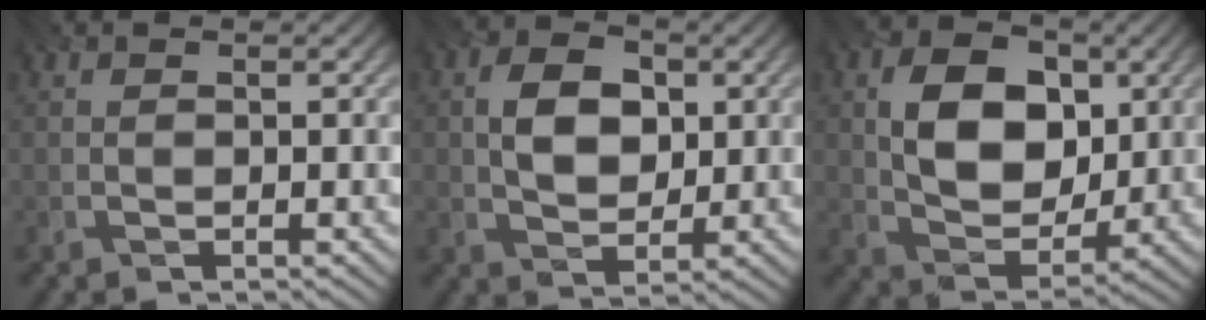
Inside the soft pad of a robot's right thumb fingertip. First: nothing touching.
{"total": 5.7, "force": [-0.1, 3.9, 4.2], "torque": [-0.070, 0.001, -0.011]}
{"total": 9.3, "force": [0.8, 6.4, 6.7], "torque": [-0.131, -0.006, 0.004]}